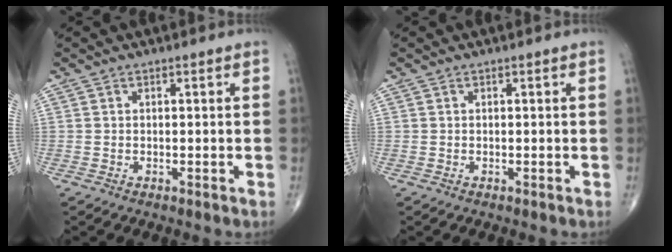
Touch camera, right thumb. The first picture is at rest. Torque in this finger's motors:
{"motor_torque": [-0.03, 0.26, 0.21, -0.13, 0.02]}